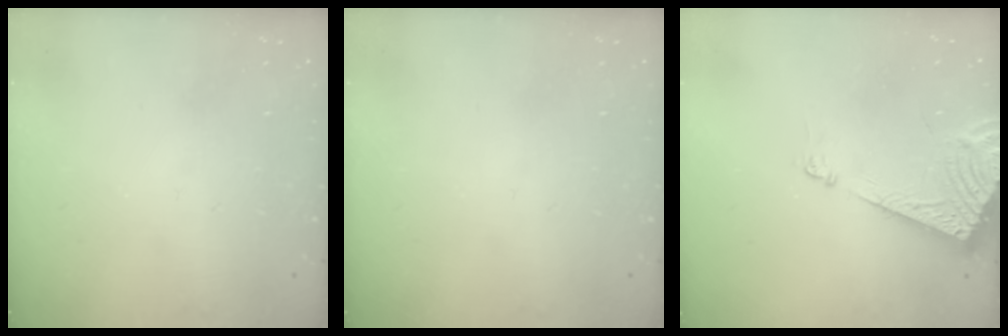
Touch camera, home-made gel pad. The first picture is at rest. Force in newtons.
{"total": 0.0}
{"total": 8.4, "press": 8.3, "slide": 1.1}